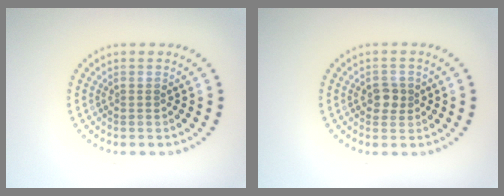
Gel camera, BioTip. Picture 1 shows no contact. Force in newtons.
{"total": 1.7, "press": 1.7, "slide": 0.5}